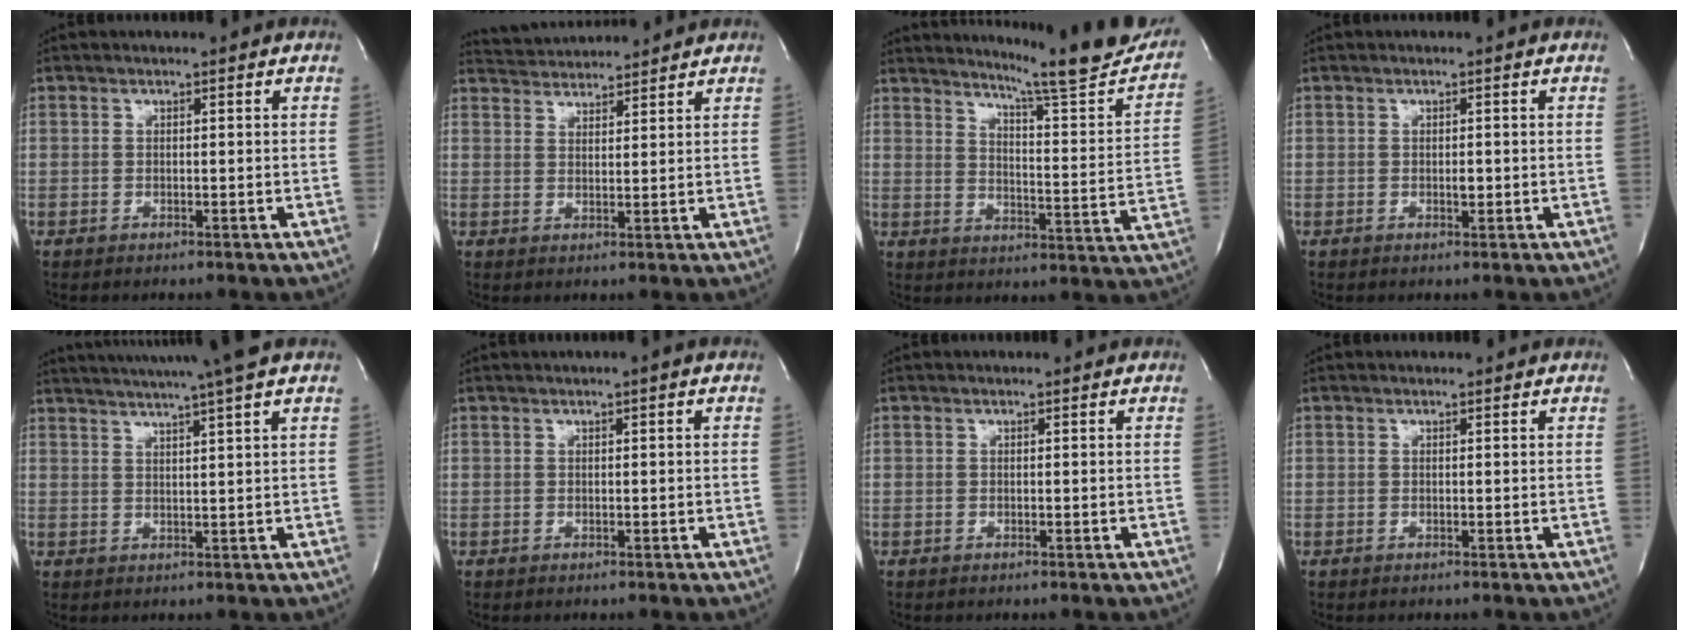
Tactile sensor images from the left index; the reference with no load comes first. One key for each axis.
{"total": 6.3, "fx": 6.2, "fy": 0.3, "fz": 0.5, "tx": -0.018, "ty": 0.025, "tz": 0.102}
{"total": 18.8, "fx": 17.2, "fy": 0.2, "fz": 7.4, "tx": -0.108, "ty": -0.082, "tz": 0.213}
{"total": 0.9, "fx": -0.1, "fy": 0.4, "fz": 0.8, "tx": -0.013, "ty": 0.000, "tz": 0.000}
{"total": 12.2, "fx": 10.3, "fy": -1.8, "fz": 6.2, "tx": -0.107, "ty": -0.002, "tz": 0.138}
{"total": 0.8, "fx": 0.3, "fy": -0.1, "fz": 0.7, "tx": -0.014, "ty": 0.003, "tz": 0.006}
{"total": 0.0}
{"total": 0.8, "fx": 0.8, "fy": 0.2, "fz": 0.0, "tx": -0.008, "ty": 0.008, "tz": 0.011}